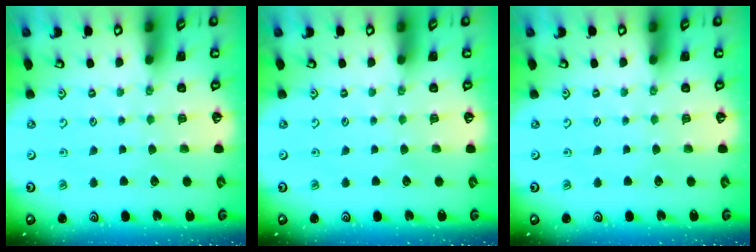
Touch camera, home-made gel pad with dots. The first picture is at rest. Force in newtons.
{"total": 0.0}
{"total": 0.0}